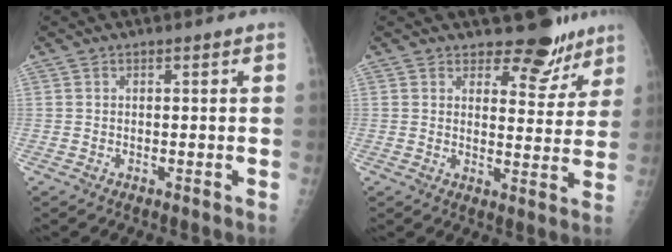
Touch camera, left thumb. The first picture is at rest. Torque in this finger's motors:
{"motor_torque": [0.49, 0.57, -0.47, -0.16, 0.01]}